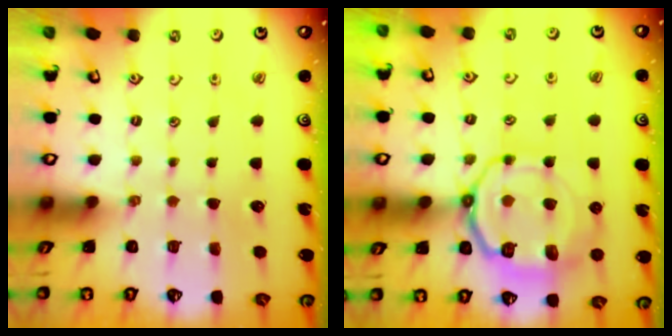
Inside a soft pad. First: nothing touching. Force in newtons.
{"total": 12.0, "press": 11.8, "slide": 2.3}